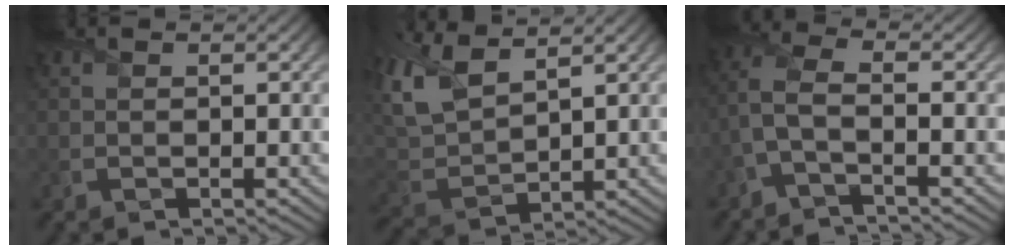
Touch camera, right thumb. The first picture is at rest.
{"total": 8.9, "force": [5.6, 3.7, 5.8], "torque": [-0.166, 0.020, 0.111]}
{"total": 4.4, "force": [-1.7, 1.4, 3.8], "torque": [-0.093, 0.001, -0.052]}